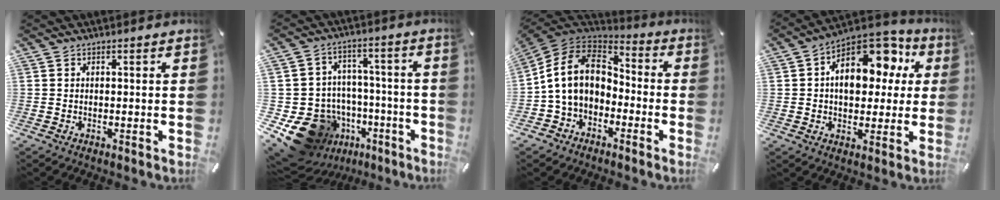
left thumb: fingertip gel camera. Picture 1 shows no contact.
{"total": 17.1, "force": [-9.1, 13.0, 6.5], "torque": [-0.103, 0.052, -0.125]}
{"total": 14.5, "force": [-0.1, 11.5, 8.8], "torque": [-0.187, 0.024, -0.001]}
{"total": 16.4, "force": [5.0, 11.1, 11.0], "torque": [-0.154, -0.028, 0.087]}